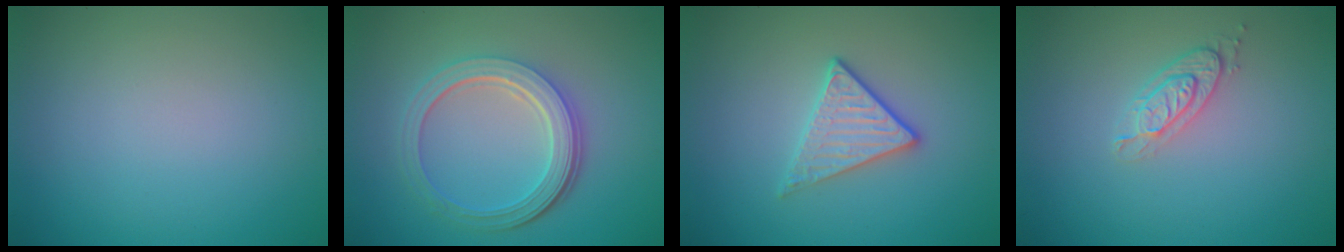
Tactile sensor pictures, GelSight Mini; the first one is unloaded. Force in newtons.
{"total": 5.4, "press": 3.9, "slide": 3.7}
{"total": 2.9, "press": 2.6, "slide": 1.2}
{"total": 2.1, "press": 1.9, "slide": 0.9}